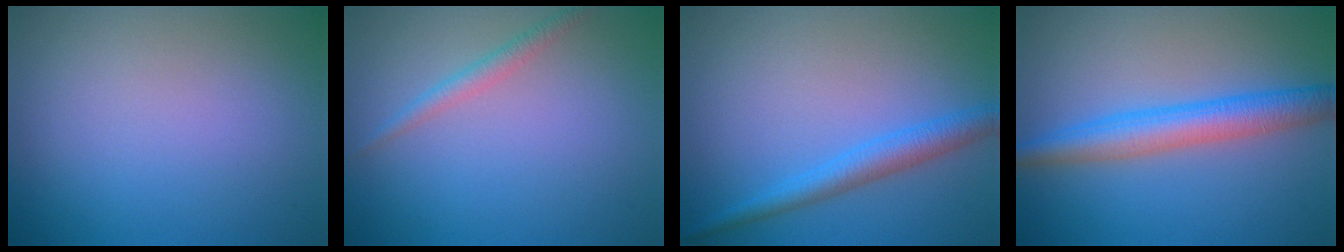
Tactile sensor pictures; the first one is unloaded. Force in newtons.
{"total": 1.4, "press": 1.4, "slide": 0.0}
{"total": 3.0, "press": 3.0, "slide": 0.1}
{"total": 4.5, "press": 4.5, "slide": 0.1}